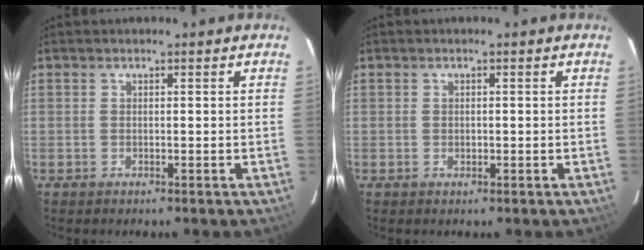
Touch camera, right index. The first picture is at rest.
{"total": 0.6, "force": [-0.1, 0.6, 0.1], "torque": [0.003, 0.000, 0.001]}